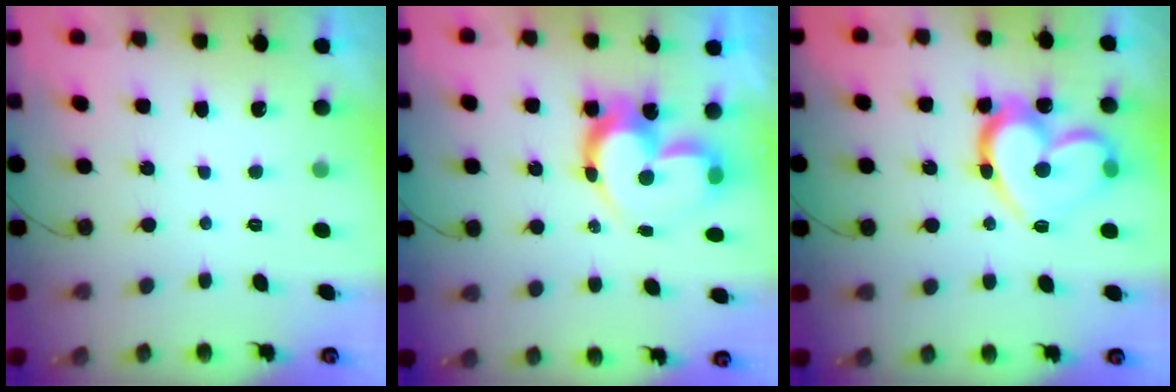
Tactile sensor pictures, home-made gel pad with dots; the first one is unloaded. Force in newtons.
{"total": 14.3, "press": 14.2, "slide": 1.2}
{"total": 18.2, "press": 18.1, "slide": 1.6}